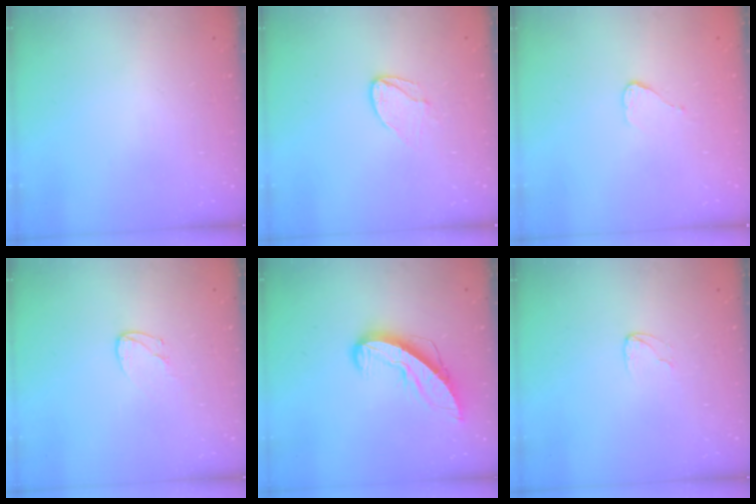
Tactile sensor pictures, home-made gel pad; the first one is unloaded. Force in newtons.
{"total": 6.8, "press": 6.8, "slide": 0.6}
{"total": 3.7, "press": 3.7, "slide": 0.3}
{"total": 3.7, "press": 3.6, "slide": 0.3}
{"total": 9.7, "press": 9.7, "slide": 1.0}
{"total": 3.5, "press": 3.5, "slide": 0.3}